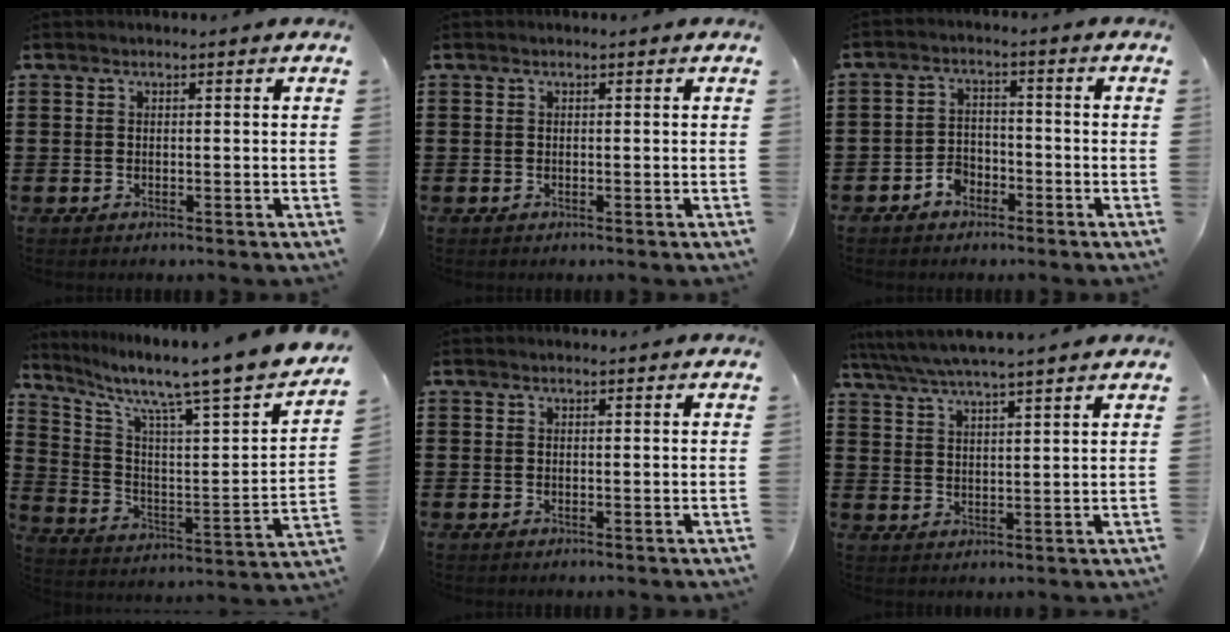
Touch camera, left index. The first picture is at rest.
{"total": 0.0}
{"total": 3.3, "force": [-2.6, 1.9, 0.7], "torque": [-0.019, 0.008, -0.054]}
{"total": 8.8, "force": [7.4, 0.0, 4.7], "torque": [-0.112, -0.073, 0.106]}
{"total": 0.0}
{"total": 4.9, "force": [4.5, -0.3, 1.9], "torque": [-0.051, -0.021, 0.078]}